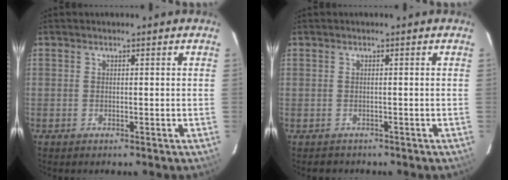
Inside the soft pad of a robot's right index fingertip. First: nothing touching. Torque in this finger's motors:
{"motor_torque": [-0.48, -0.01, -0.99, -0.21]}